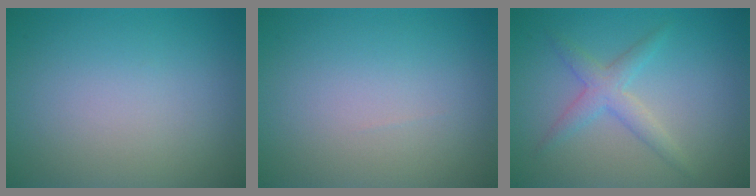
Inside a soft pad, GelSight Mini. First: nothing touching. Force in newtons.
{"total": 0.0}
{"total": 2.5, "press": 2.5, "slide": 0.1}